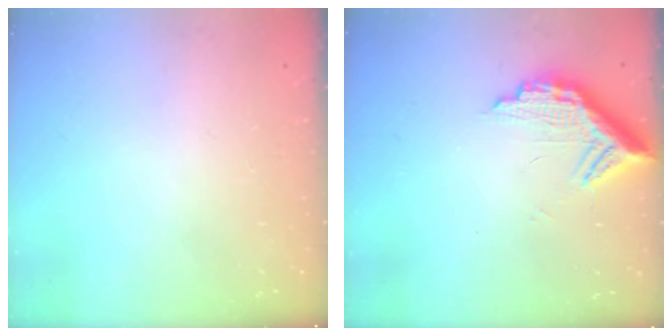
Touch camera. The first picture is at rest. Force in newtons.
{"total": 11.1, "press": 11.1, "slide": 0.8}